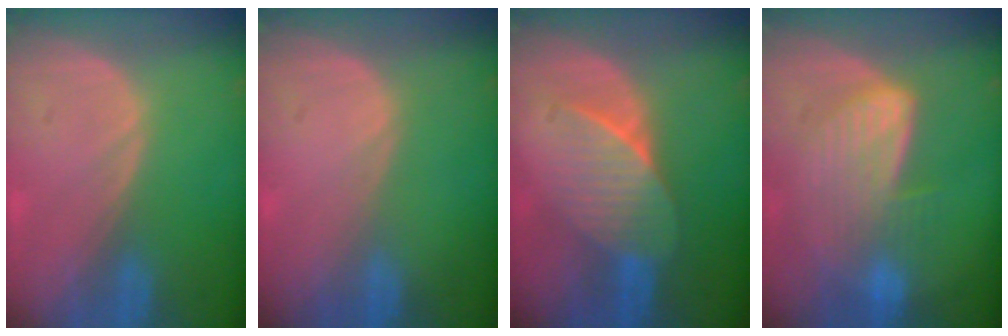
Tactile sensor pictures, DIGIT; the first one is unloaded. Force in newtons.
{"total": 0.0}
{"total": 7.2, "press": 6.6, "slide": 2.8}
{"total": 6.7, "press": 6.7, "slide": 0.4}